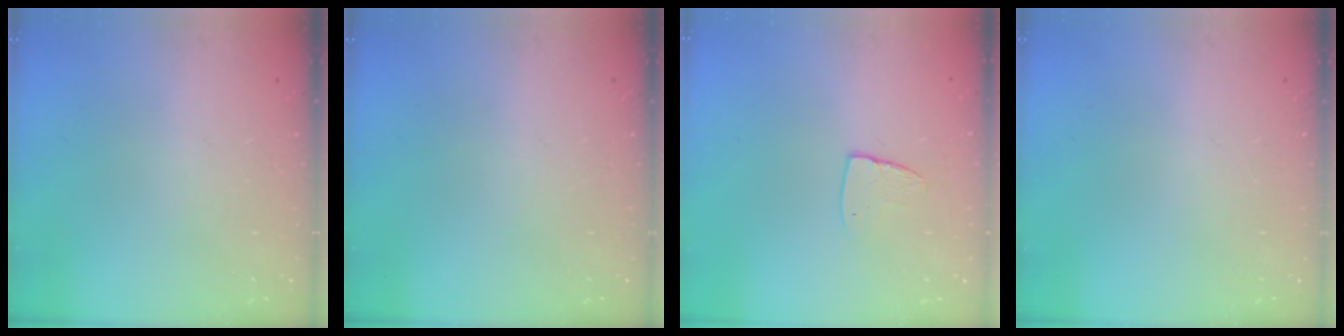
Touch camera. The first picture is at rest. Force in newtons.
{"total": 0.0}
{"total": 6.1, "press": 6.1, "slide": 0.4}
{"total": 0.0}